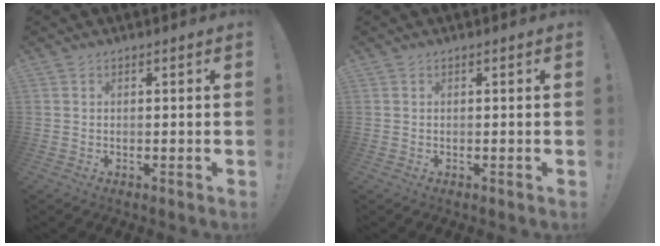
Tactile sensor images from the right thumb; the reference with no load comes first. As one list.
[{"total": 0.0}]